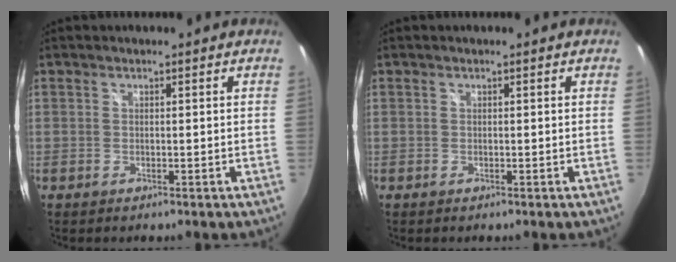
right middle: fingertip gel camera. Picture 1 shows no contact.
{"total": 0.0}